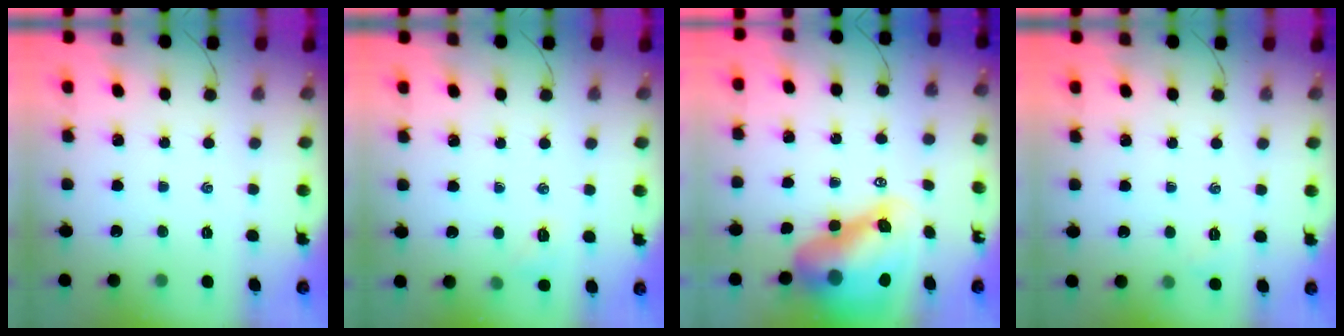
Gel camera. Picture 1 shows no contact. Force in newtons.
{"total": 6.1, "press": 6.1, "slide": 1.1}
{"total": 13.0, "press": 12.4, "slide": 4.0}
{"total": 3.8, "press": 3.7, "slide": 1.1}